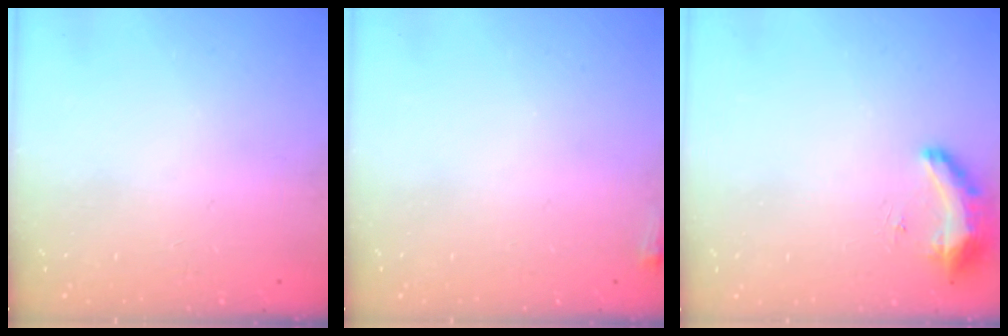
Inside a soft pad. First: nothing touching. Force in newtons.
{"total": 2.9, "press": 2.6, "slide": 1.1}
{"total": 8.7, "press": 8.5, "slide": 1.8}